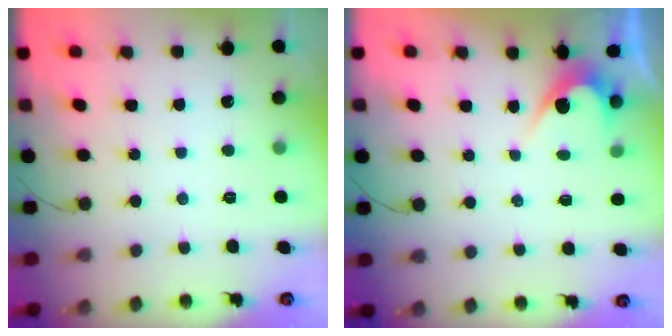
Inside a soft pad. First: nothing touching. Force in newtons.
{"total": 2.6, "press": 2.6, "slide": 0.1}